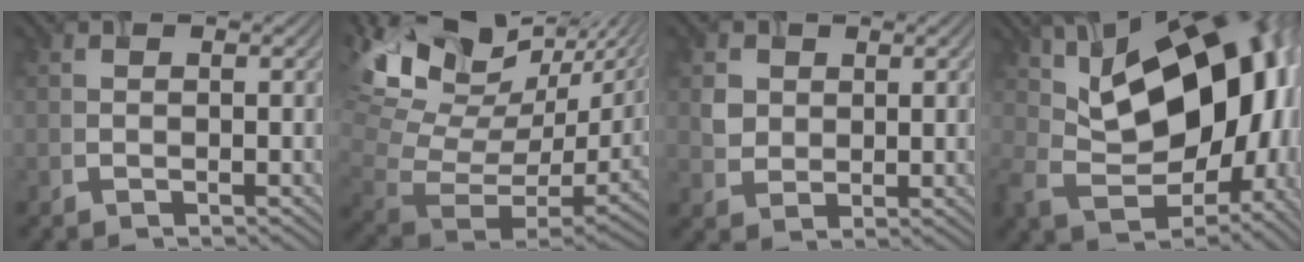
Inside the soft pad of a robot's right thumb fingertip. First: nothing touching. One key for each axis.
{"total": 16.0, "fx": 9.6, "fy": 7.6, "fz": 10.3, "tx": -0.218, "ty": 0.014, "tz": 0.188}
{"total": 2.3, "fx": 1.0, "fy": 2.1, "fz": 0.2, "tx": -0.017, "ty": -0.006, "tz": 0.028}
{"total": 20.4, "fx": 5.4, "fy": 12.1, "fz": 15.5, "tx": -0.275, "ty": 0.011, "tz": 0.108}